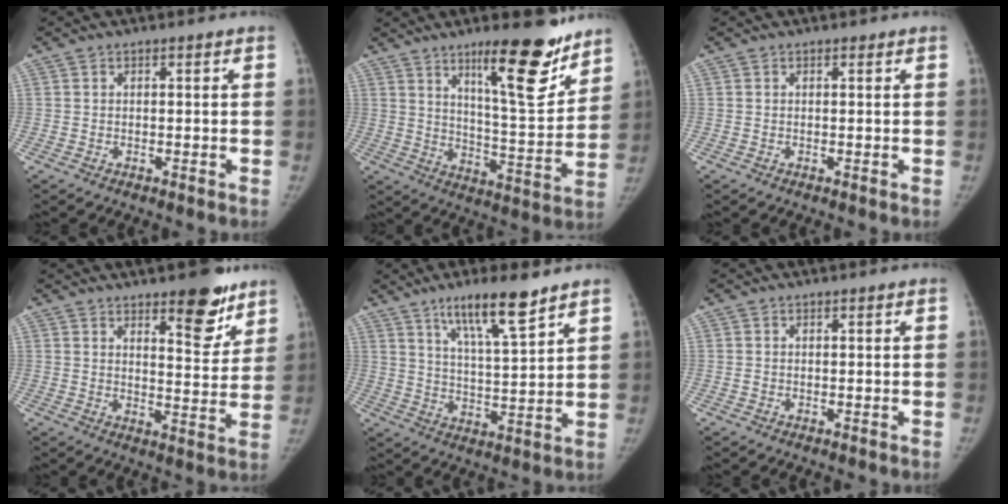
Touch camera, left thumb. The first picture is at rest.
{"total": 16.9, "force": [11.3, 3.9, 11.9], "torque": [-0.141, -0.085, 0.182]}
{"total": 0.0}
{"total": 10.6, "force": [7.2, 3.8, 6.7], "torque": [-0.055, -0.050, 0.104]}
{"total": 11.8, "force": [7.9, 1.8, 8.5], "torque": [-0.134, -0.047, 0.141]}
{"total": 0.0}